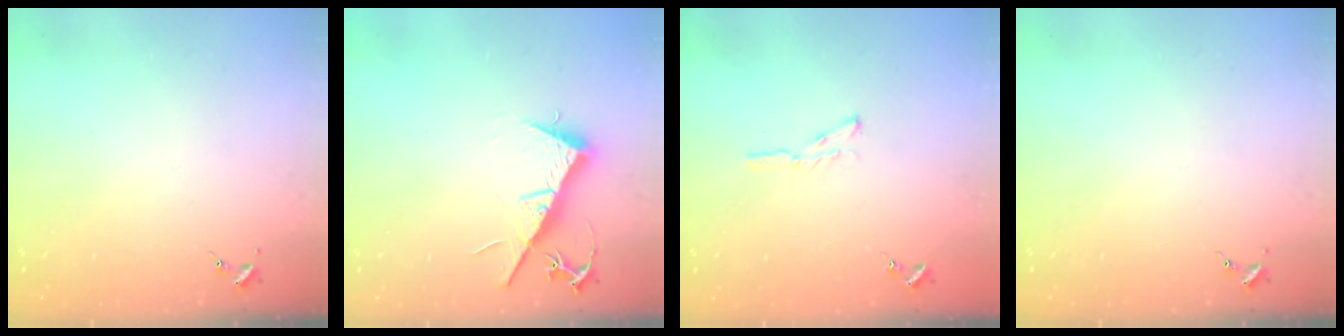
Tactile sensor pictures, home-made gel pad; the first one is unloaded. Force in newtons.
{"total": 11.3, "press": 11.3, "slide": 0.7}
{"total": 4.5, "press": 4.4, "slide": 0.6}
{"total": 0.0}